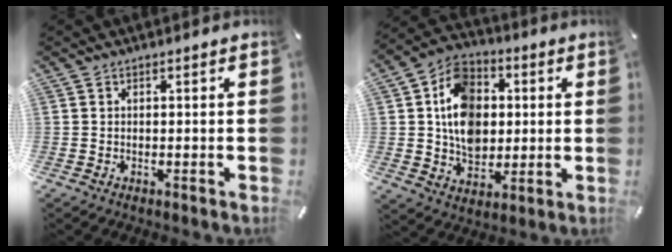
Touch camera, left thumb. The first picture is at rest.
{"total": 13.1, "force": [0.8, 10.9, 7.2], "torque": [-0.129, 0.021, 0.019]}